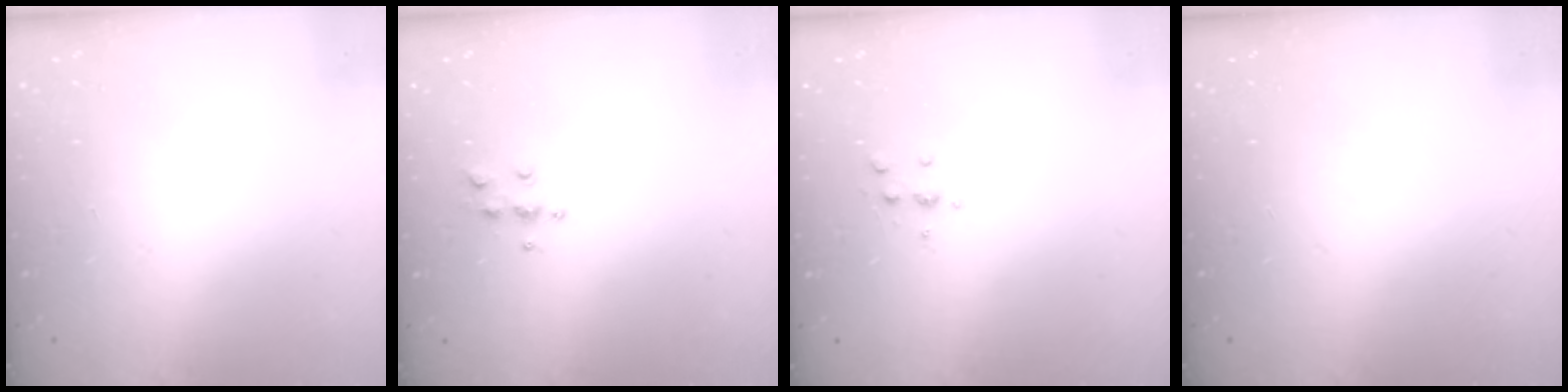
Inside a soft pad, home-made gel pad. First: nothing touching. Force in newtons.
{"total": 5.6, "press": 5.6, "slide": 0.4}
{"total": 4.9, "press": 4.8, "slide": 1.1}
{"total": 0.0}